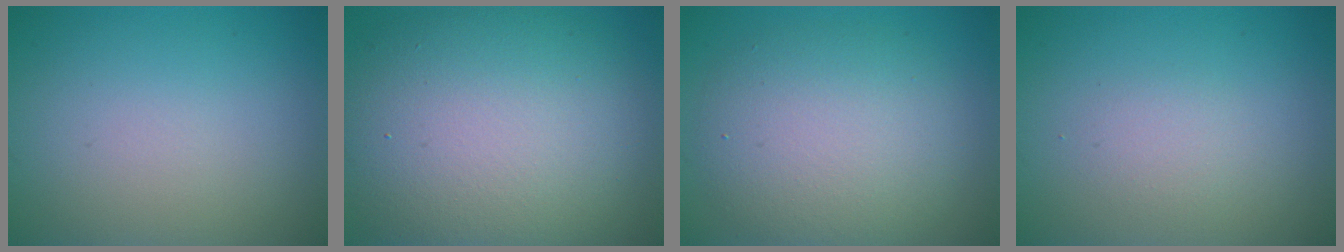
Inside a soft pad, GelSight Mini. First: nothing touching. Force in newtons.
{"total": 13.0, "press": 13.0, "slide": 0.6}
{"total": 6.7, "press": 6.7, "slide": 0.4}
{"total": 1.3, "press": 1.3, "slide": 0.0}